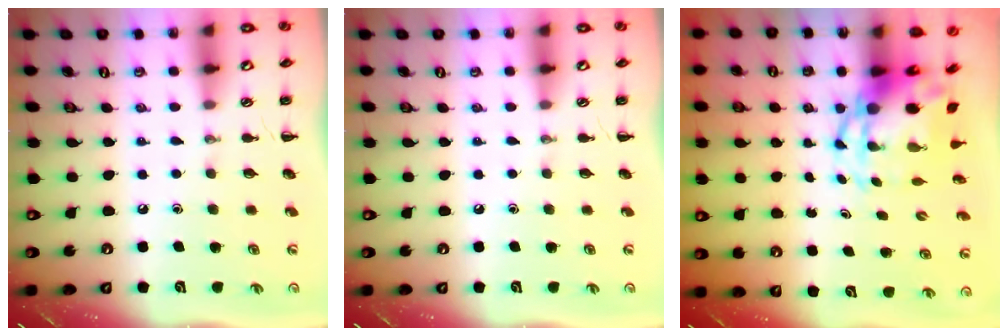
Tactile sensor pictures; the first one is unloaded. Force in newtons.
{"total": 0.0}
{"total": 6.8, "press": 6.5, "slide": 2.0}